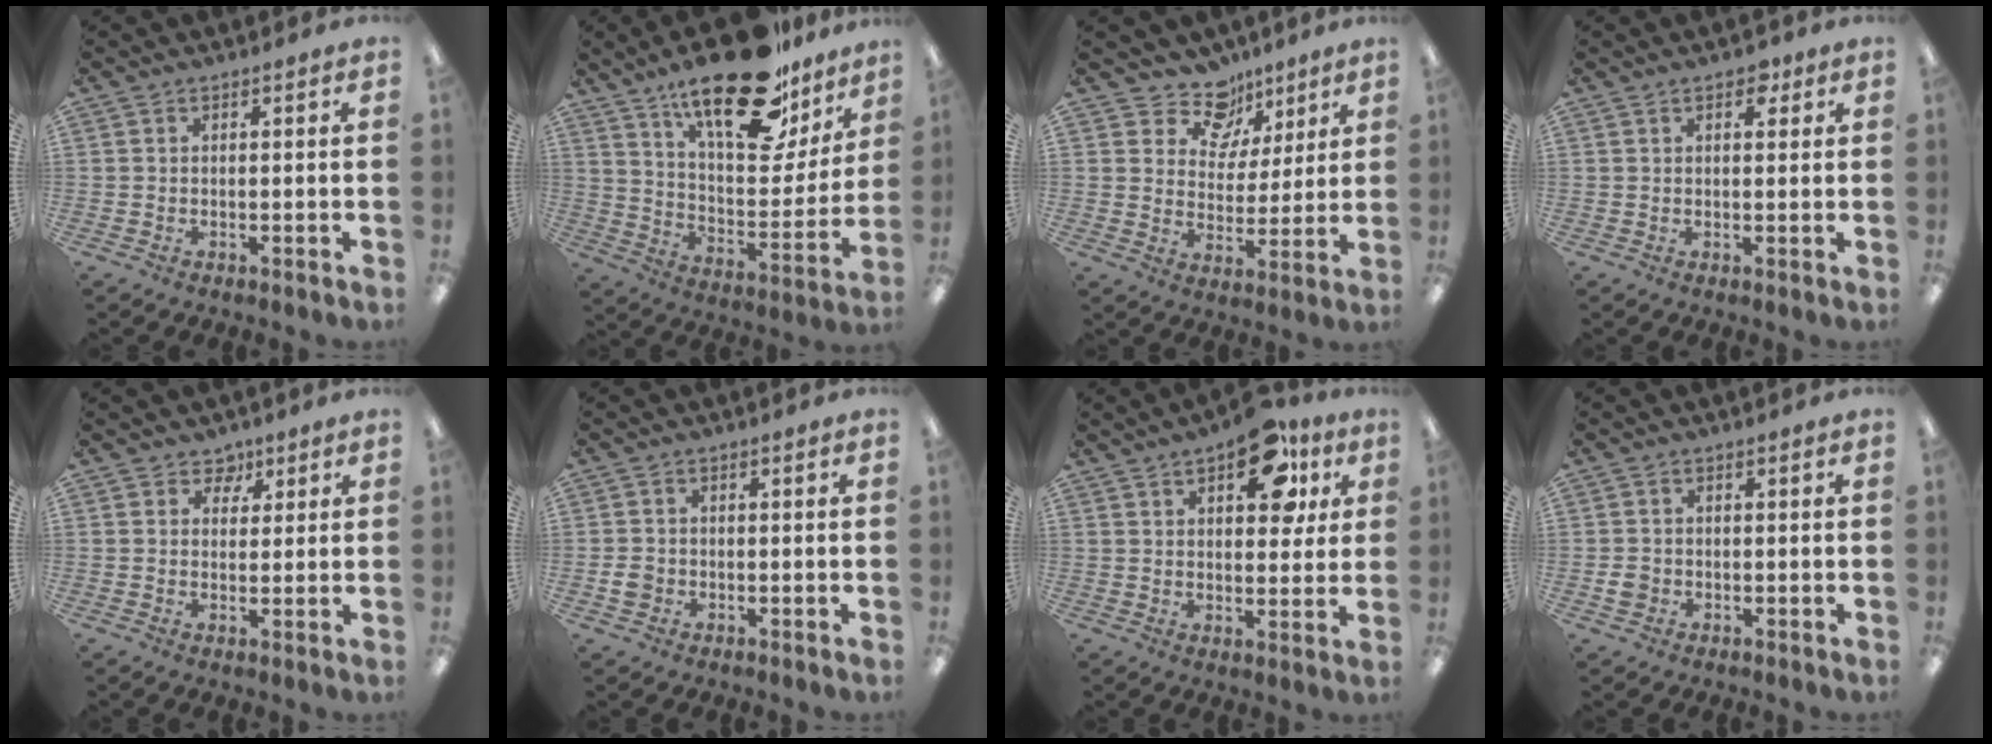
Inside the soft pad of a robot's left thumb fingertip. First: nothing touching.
{"total": 25.4, "force": [18.1, 10.0, 14.7], "torque": [-0.218, -0.115, 0.304]}
{"total": 11.0, "force": [8.0, 7.2, 2.3], "torque": [-0.044, -0.057, 0.150]}
{"total": 3.0, "force": [1.7, 1.9, 1.5], "torque": [-0.003, -0.008, 0.024]}
{"total": 4.0, "force": [2.3, 3.3, 0.3], "torque": [0.006, -0.008, 0.039]}
{"total": 2.9, "force": [-0.9, 2.7, 0.9], "torque": [-0.013, 0.006, -0.014]}
{"total": 14.8, "force": [7.6, 7.9, 9.9], "torque": [-0.125, -0.020, 0.127]}
{"total": 2.6, "force": [-0.6, 2.4, 0.6], "torque": [-0.011, 0.005, -0.011]}